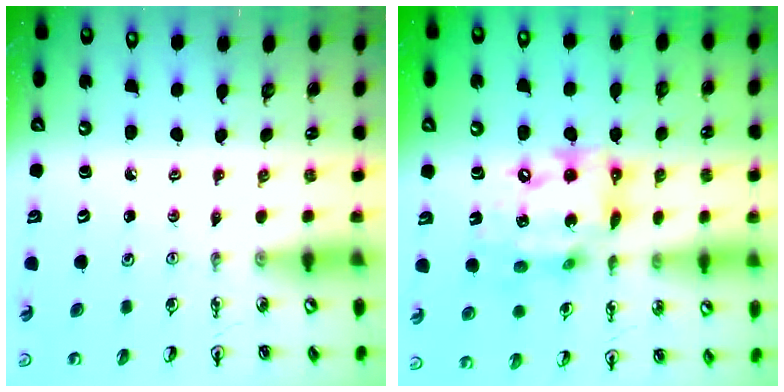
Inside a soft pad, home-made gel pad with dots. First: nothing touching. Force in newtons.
{"total": 16.0, "press": 15.9, "slide": 1.4}